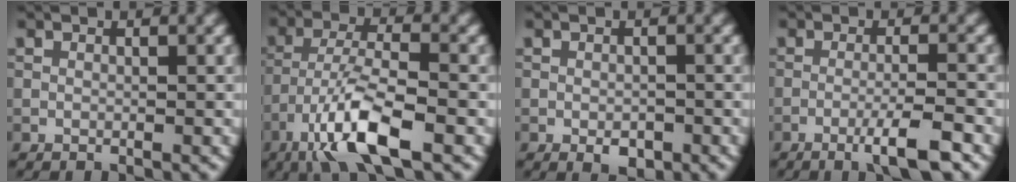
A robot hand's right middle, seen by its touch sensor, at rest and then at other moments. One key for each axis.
{"total": 8.2, "fx": -4.7, "fy": 2.0, "fz": 6.4, "tx": -0.121, "ty": 0.003, "tz": -0.095}
{"total": 1.7, "fx": -0.8, "fy": 1.0, "fz": 1.2, "tx": -0.020, "ty": -0.002, "tz": -0.011}
{"total": 4.2, "fx": -2.3, "fy": 0.4, "fz": 3.5, "tx": -0.056, "ty": 0.006, "tz": -0.048}